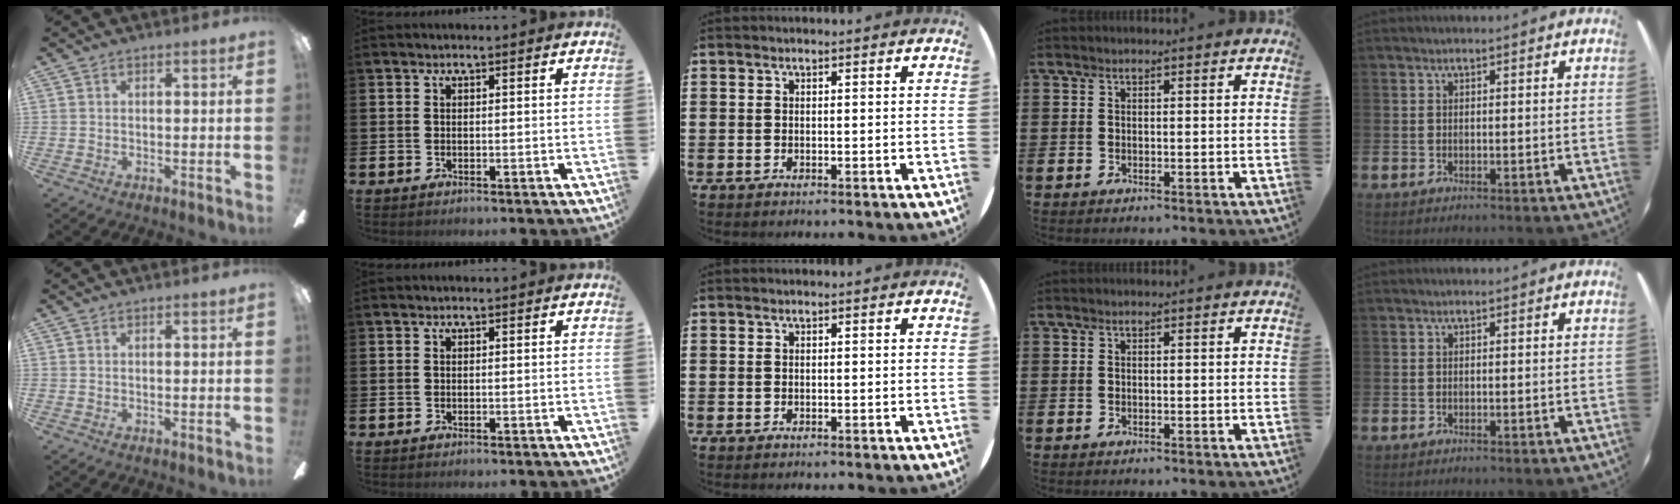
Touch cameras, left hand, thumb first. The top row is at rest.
{}